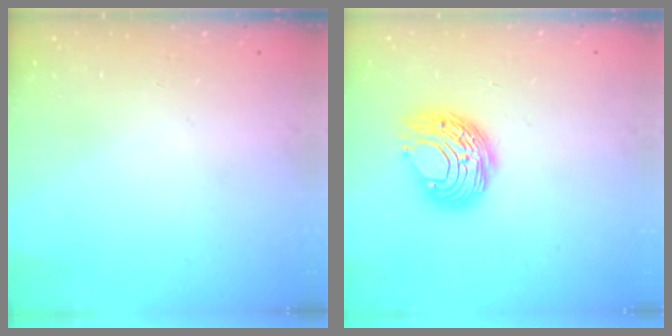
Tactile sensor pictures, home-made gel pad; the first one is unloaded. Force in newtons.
{"total": 9.5, "press": 9.5, "slide": 0.5}